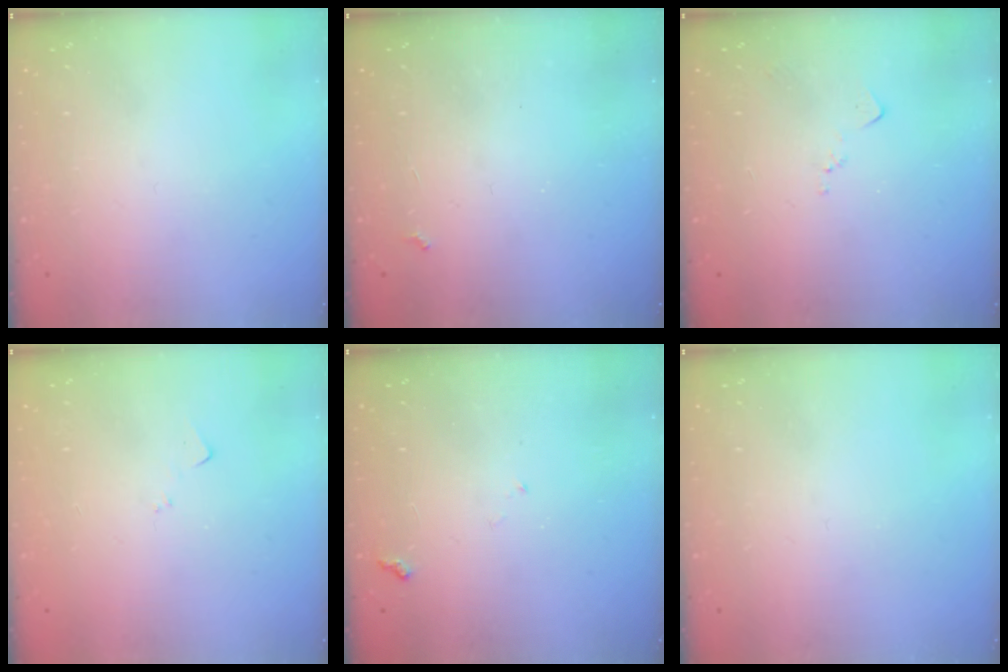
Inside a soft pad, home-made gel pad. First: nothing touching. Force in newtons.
{"total": 2.6, "press": 2.6, "slide": 0.5}
{"total": 6.6, "press": 6.5, "slide": 0.9}
{"total": 5.3, "press": 5.3, "slide": 0.6}
{"total": 5.6, "press": 5.6, "slide": 0.5}
{"total": 0.0}